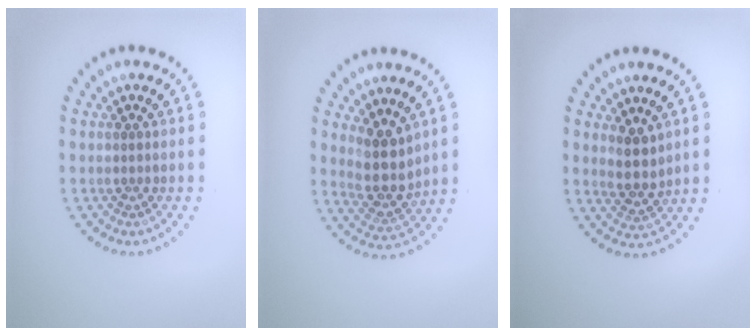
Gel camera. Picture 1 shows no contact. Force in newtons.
{"total": 3.8, "press": 3.1, "slide": 2.1}
{"total": 2.7, "press": 2.3, "slide": 1.5}